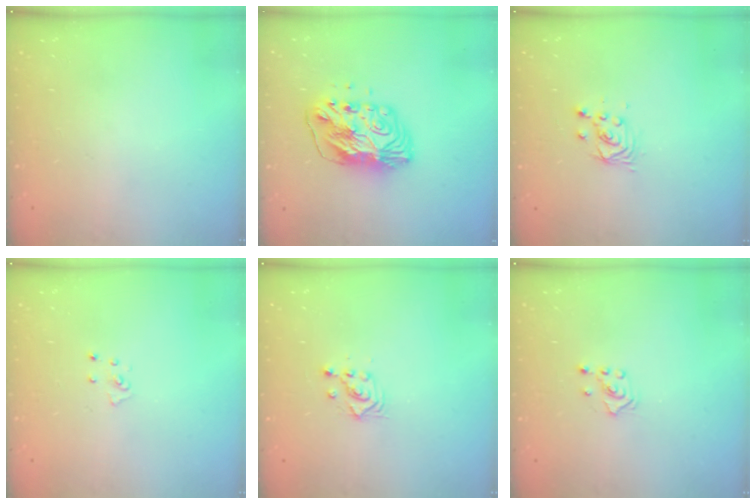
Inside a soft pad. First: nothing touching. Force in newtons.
{"total": 10.8, "press": 10.8, "slide": 1.0}
{"total": 2.9, "press": 2.9, "slide": 0.1}
{"total": 3.7, "press": 3.7, "slide": 0.3}
{"total": 2.3, "press": 2.3, "slide": 0.2}
{"total": 2.4, "press": 2.2, "slide": 0.8}